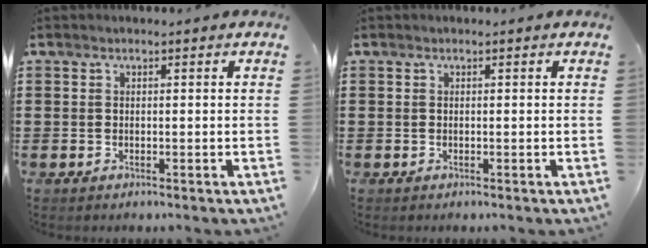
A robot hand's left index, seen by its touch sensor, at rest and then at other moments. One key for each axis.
{"total": 0.0}